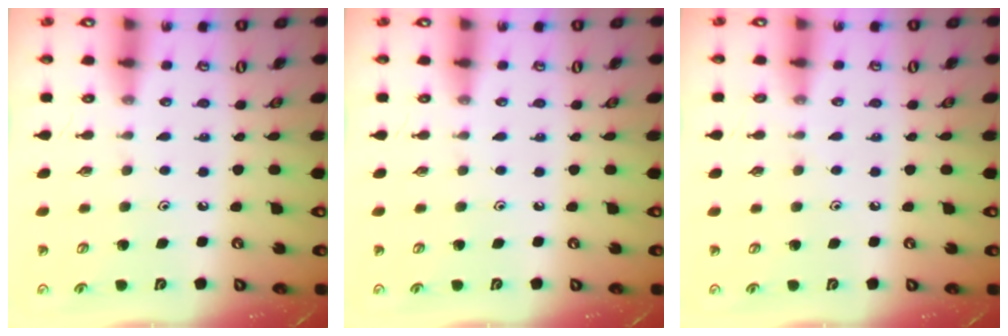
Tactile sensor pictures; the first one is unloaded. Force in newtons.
{"total": 0.0}
{"total": 2.6, "press": 2.6, "slide": 0.4}